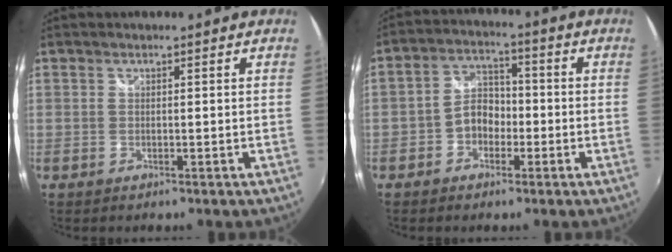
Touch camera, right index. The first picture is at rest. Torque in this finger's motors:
{"motor_torque": [0.09, -0.08, 0.19, 0.05]}